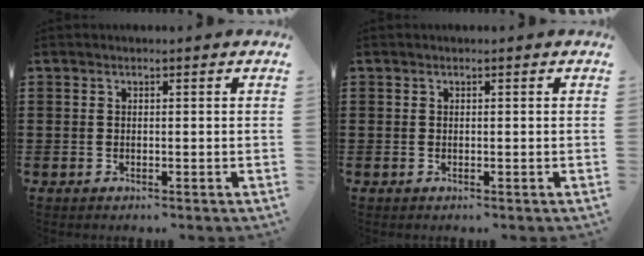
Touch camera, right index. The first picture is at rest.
{"total": 0.0}